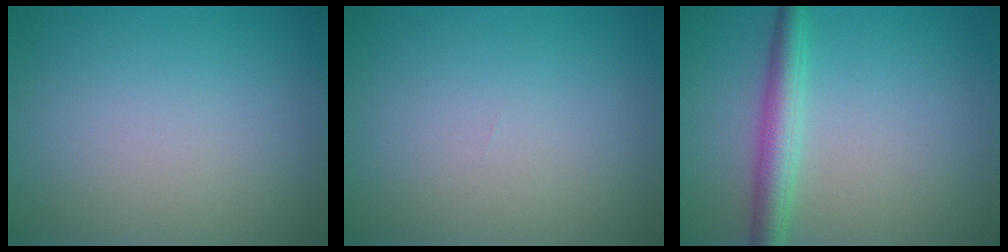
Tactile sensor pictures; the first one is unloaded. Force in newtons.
{"total": 0.0}
{"total": 3.5, "press": 3.5, "slide": 0.1}